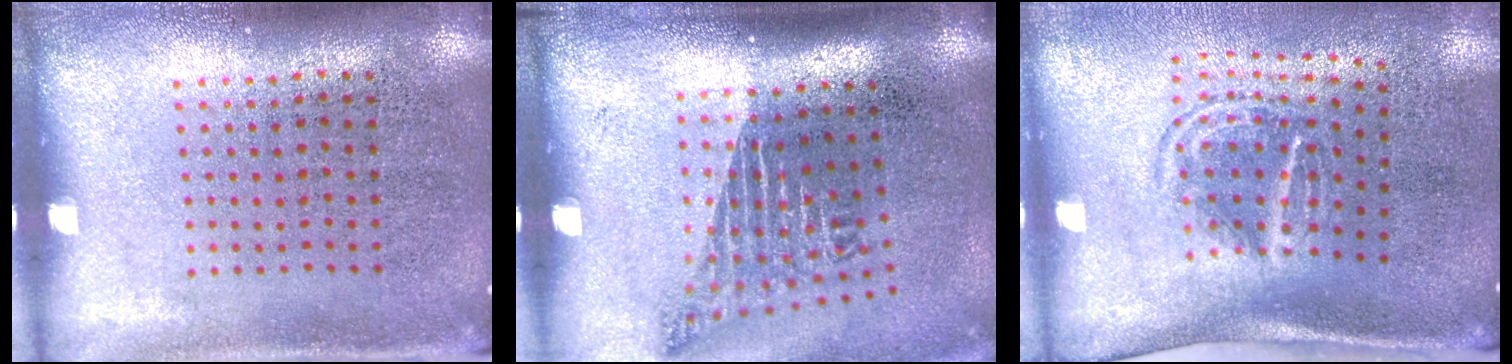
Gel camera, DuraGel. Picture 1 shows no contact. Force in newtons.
{"total": 1.8, "press": 1.1, "slide": 1.4}
{"total": 1.8, "press": 1.2, "slide": 1.3}